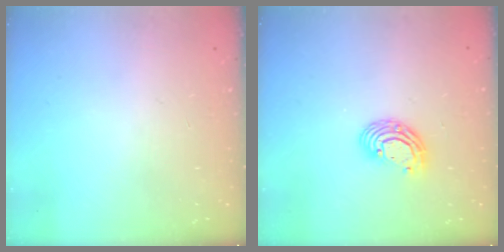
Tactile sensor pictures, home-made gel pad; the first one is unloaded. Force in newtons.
{"total": 8.0, "press": 7.9, "slide": 1.2}